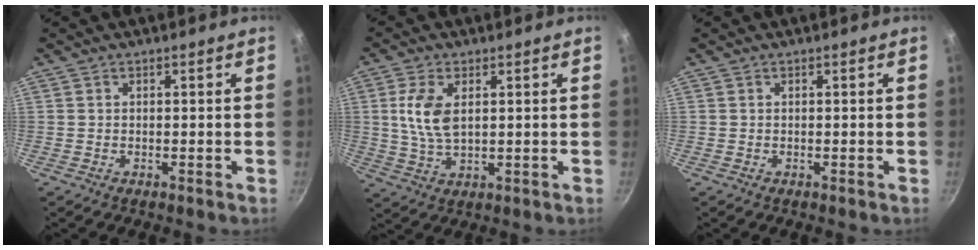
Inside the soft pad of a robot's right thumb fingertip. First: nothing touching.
{"total": 7.9, "force": [1.8, 4.2, 6.5], "torque": [-0.130, -0.005, 0.037]}
{"total": 0.0}